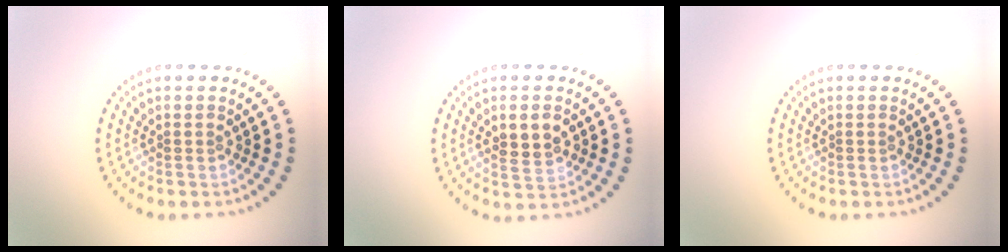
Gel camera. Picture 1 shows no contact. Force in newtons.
{"total": 2.9, "press": 2.9, "slide": 0.3}
{"total": 0.0}